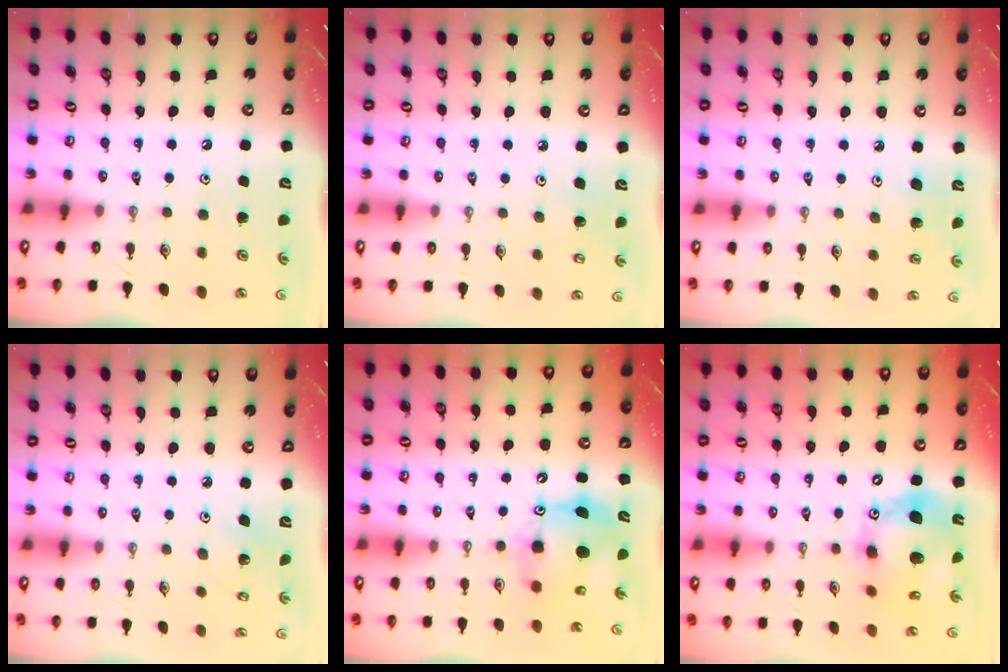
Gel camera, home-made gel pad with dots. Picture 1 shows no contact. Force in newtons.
{"total": 4.6, "press": 4.5, "slide": 1.1}
{"total": 4.4, "press": 4.0, "slide": 1.8}
{"total": 3.0, "press": 3.0, "slide": 0.1}
{"total": 9.9, "press": 9.8, "slide": 0.5}
{"total": 16.5, "press": 16.2, "slide": 3.1}